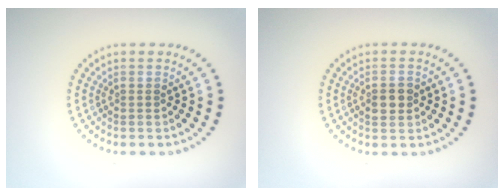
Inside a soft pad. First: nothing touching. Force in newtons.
{"total": 2.4, "press": 2.4, "slide": 0.0}